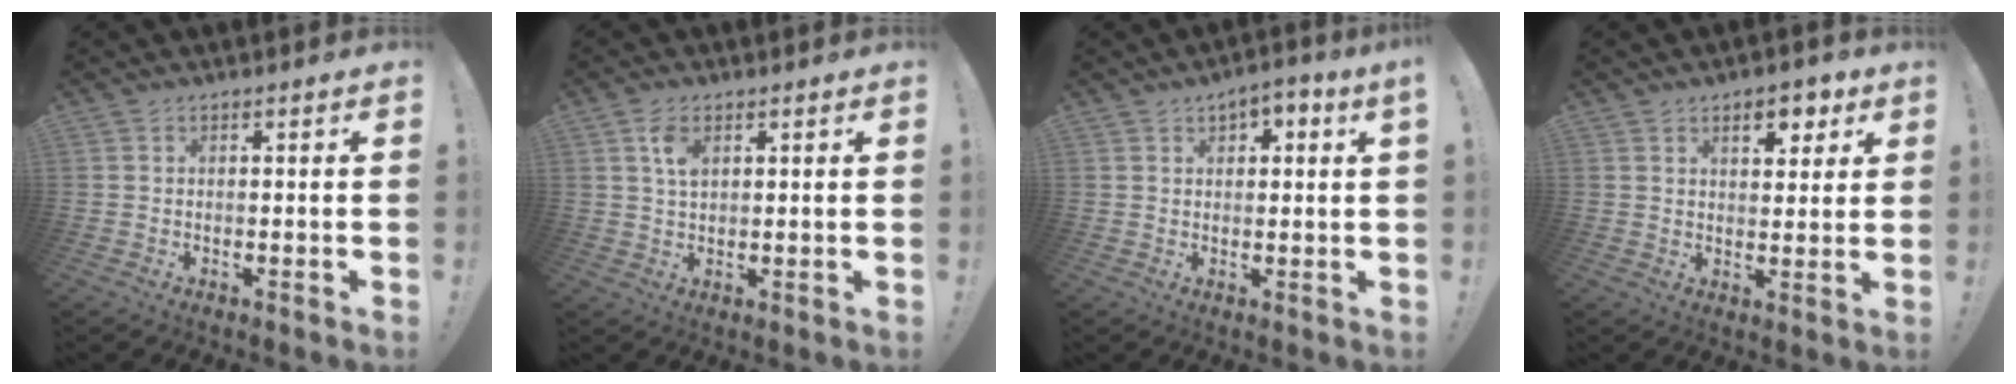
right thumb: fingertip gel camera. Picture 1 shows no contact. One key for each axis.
{"total": 4.9, "fx": 2.0, "fy": 2.7, "fz": 3.5, "tx": -0.058, "ty": 0.000, "tz": 0.035}
{"total": 3.3, "fx": 1.4, "fy": 1.4, "fz": 2.7, "tx": -0.039, "ty": 0.004, "tz": 0.021}
{"total": 7.1, "fx": 3.9, "fy": 3.6, "fz": 4.7, "tx": -0.048, "ty": -0.014, "tz": 0.061}